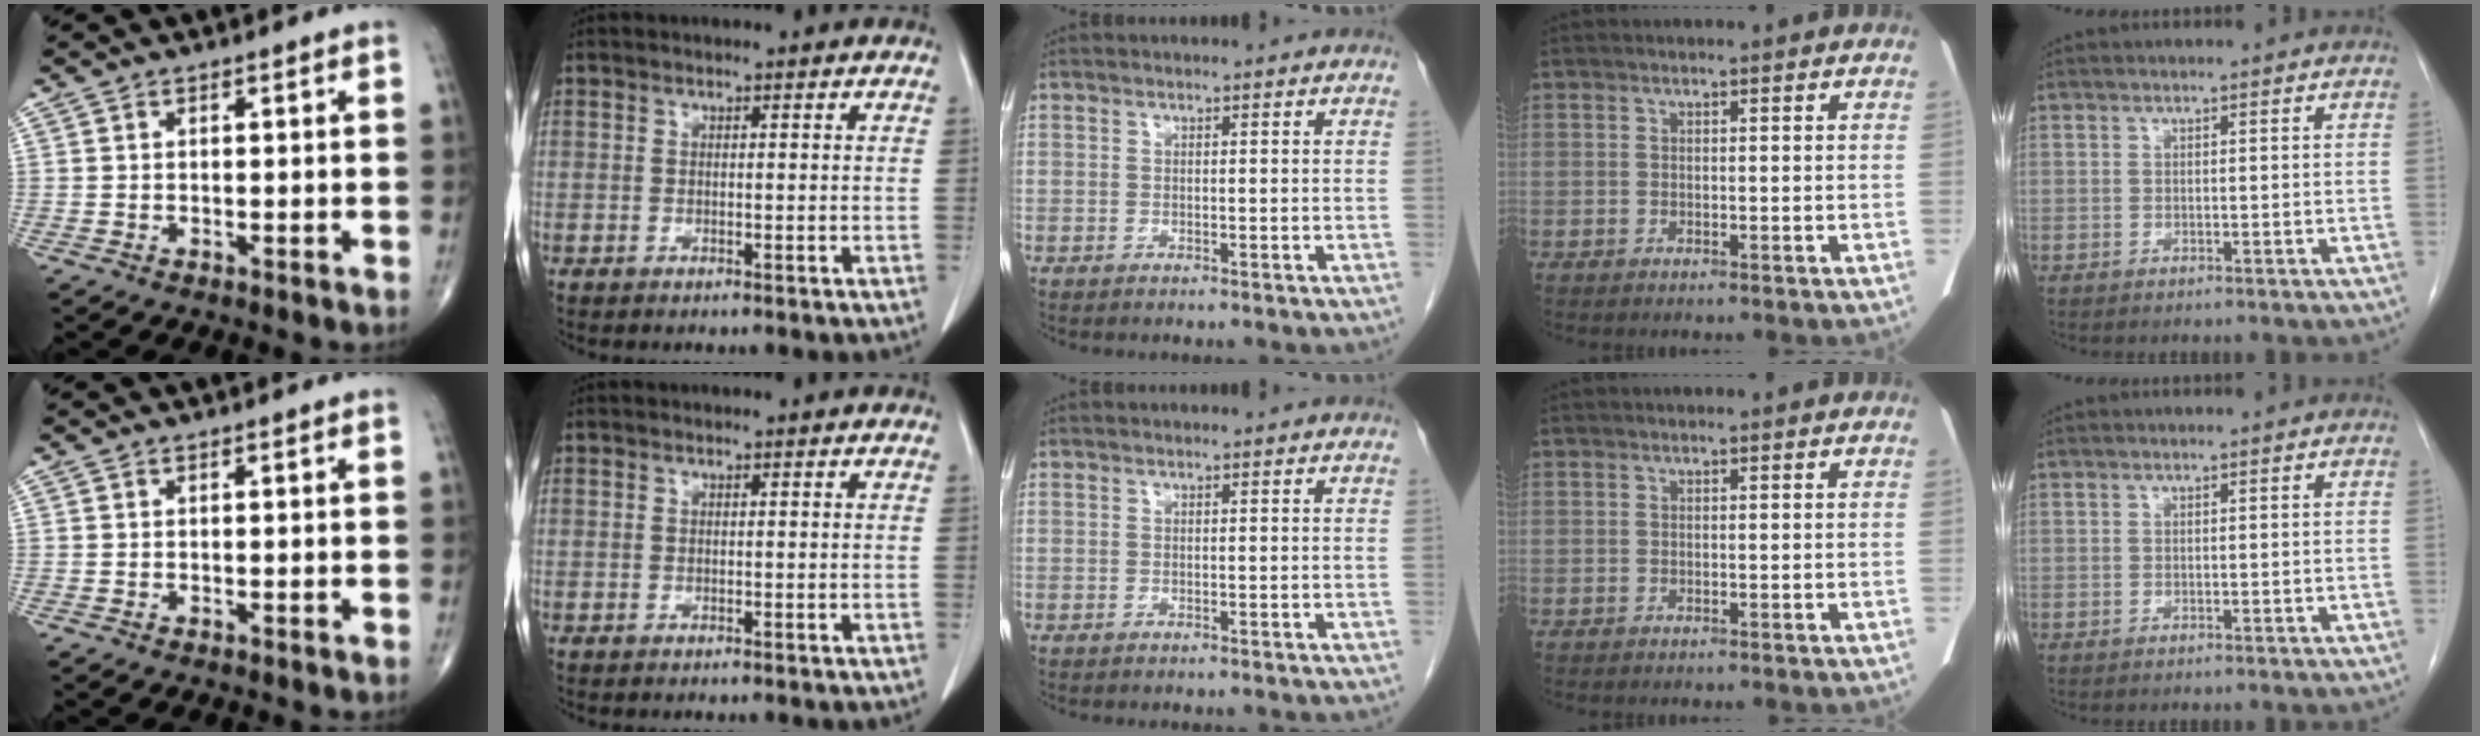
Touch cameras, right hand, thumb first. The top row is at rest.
{}